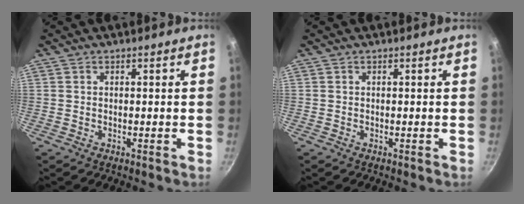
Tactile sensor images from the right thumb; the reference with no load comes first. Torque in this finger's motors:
{"motor_torque": [0.00, 0.00, 0.01, 0.05, 0.00]}